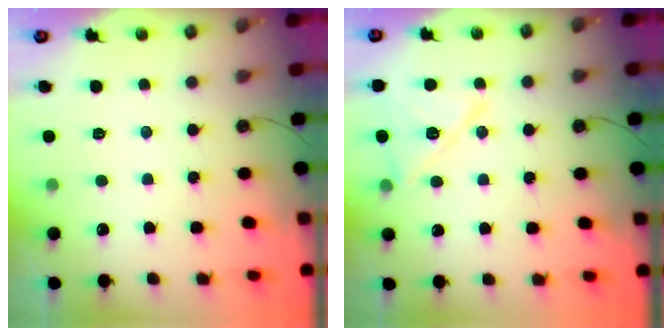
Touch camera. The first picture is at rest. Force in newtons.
{"total": 13.3, "press": 13.3, "slide": 0.8}